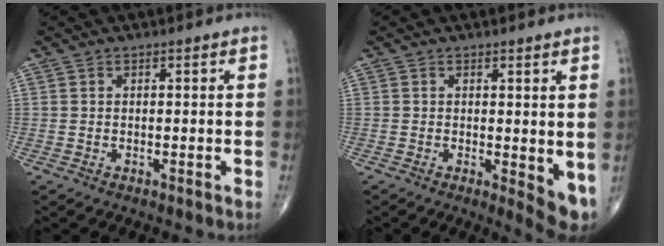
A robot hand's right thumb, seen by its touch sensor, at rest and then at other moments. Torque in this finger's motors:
{"motor_torque": [-0.31, 0.63, 0.30, 0.13, 0.02]}